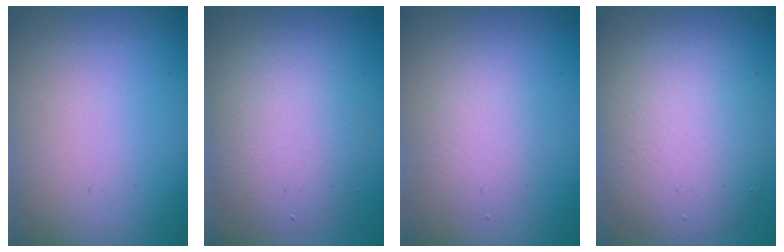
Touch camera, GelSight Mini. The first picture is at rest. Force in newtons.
{"total": 4.6, "press": 4.6, "slide": 0.2}
{"total": 2.1, "press": 2.1, "slide": 0.0}
{"total": 6.4, "press": 6.4, "slide": 0.5}